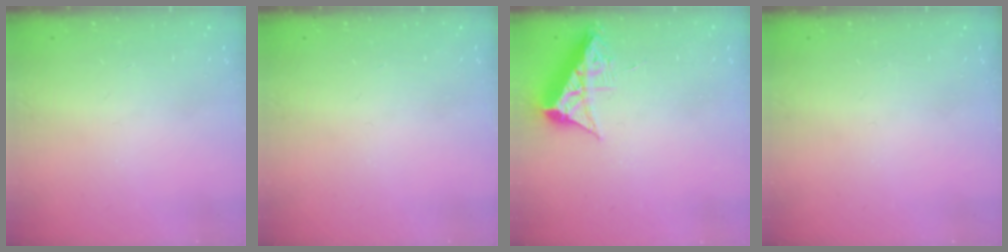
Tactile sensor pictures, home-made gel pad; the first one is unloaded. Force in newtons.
{"total": 0.0}
{"total": 8.2, "press": 8.2, "slide": 0.3}
{"total": 0.0}